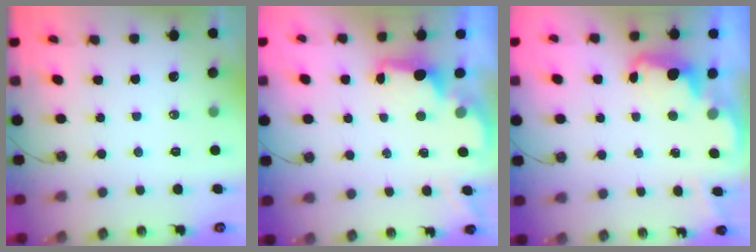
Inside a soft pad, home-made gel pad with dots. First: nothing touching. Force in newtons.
{"total": 2.0, "press": 1.9, "slide": 0.8}
{"total": 2.2, "press": 2.1, "slide": 0.7}